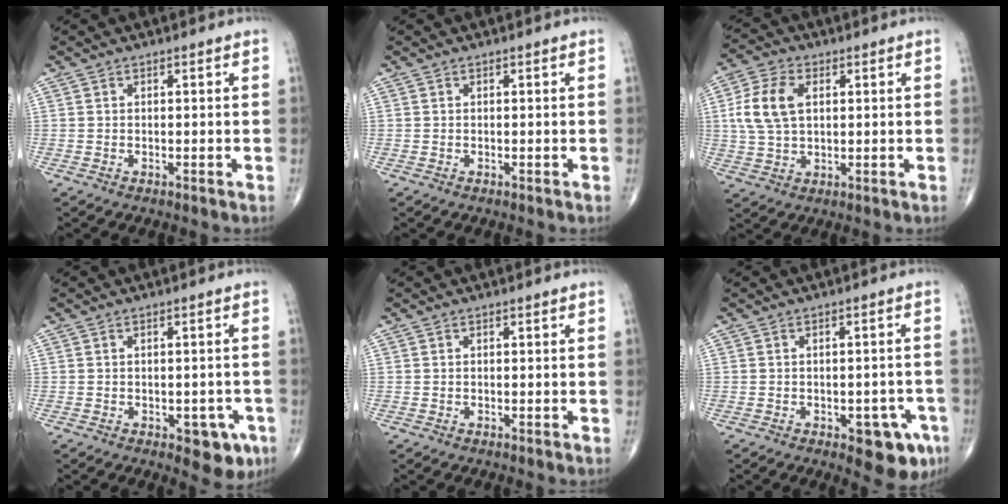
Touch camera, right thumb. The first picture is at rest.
{"total": 0.0}
{"total": 9.5, "force": [1.9, 5.9, 7.3], "torque": [-0.151, 0.006, 0.038]}
{"total": 6.3, "force": [-2.9, 3.3, 4.6], "torque": [-0.028, 0.009, -0.030]}
{"total": 0.0}
{"total": 8.4, "force": [-3.9, 3.7, 6.4], "torque": [-0.052, 0.015, -0.042]}